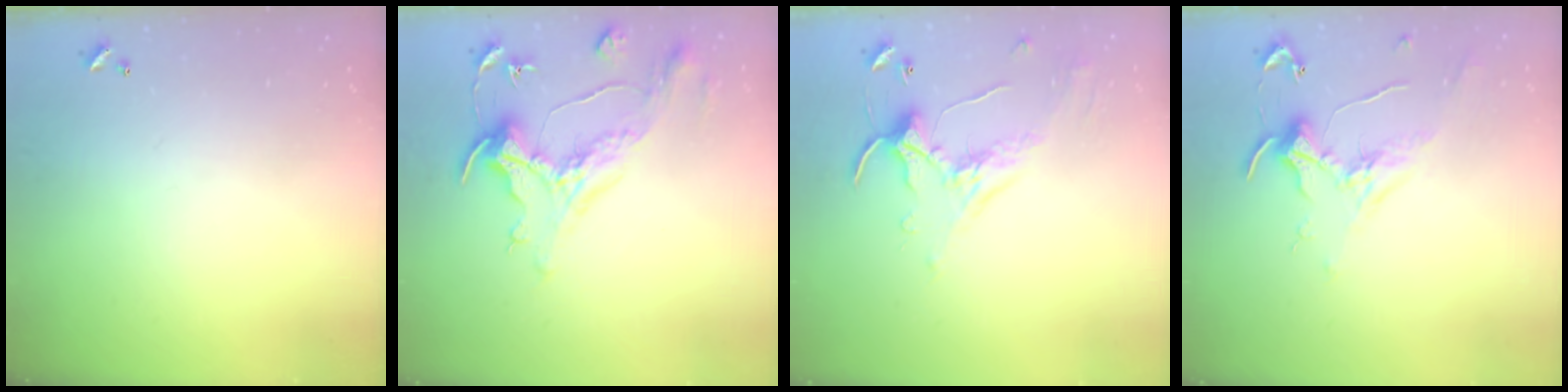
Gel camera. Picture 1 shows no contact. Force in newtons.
{"total": 1.5, "press": 0.8, "slide": 1.2}
{"total": 1.2, "press": 0.6, "slide": 1.1}
{"total": 0.7, "press": 0.3, "slide": 0.7}